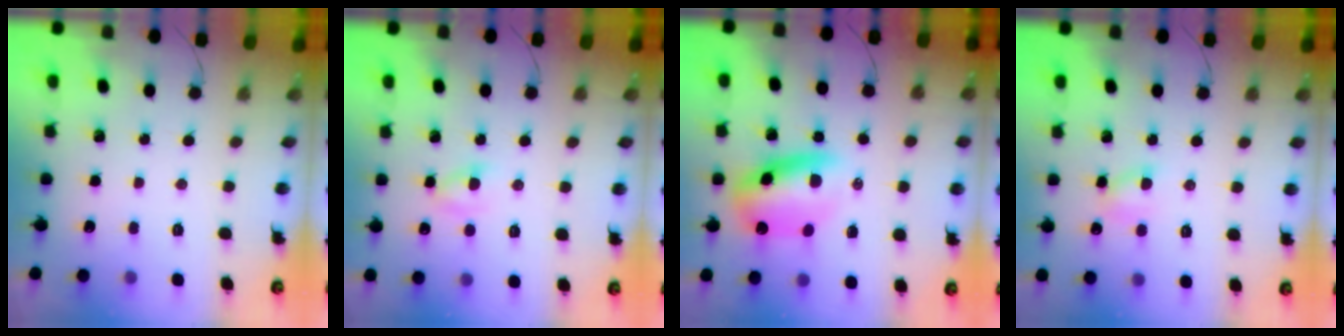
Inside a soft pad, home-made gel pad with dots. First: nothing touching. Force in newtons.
{"total": 2.7, "press": 2.4, "slide": 1.2}
{"total": 11.3, "press": 11.0, "slide": 2.7}
{"total": 5.5, "press": 5.3, "slide": 1.4}